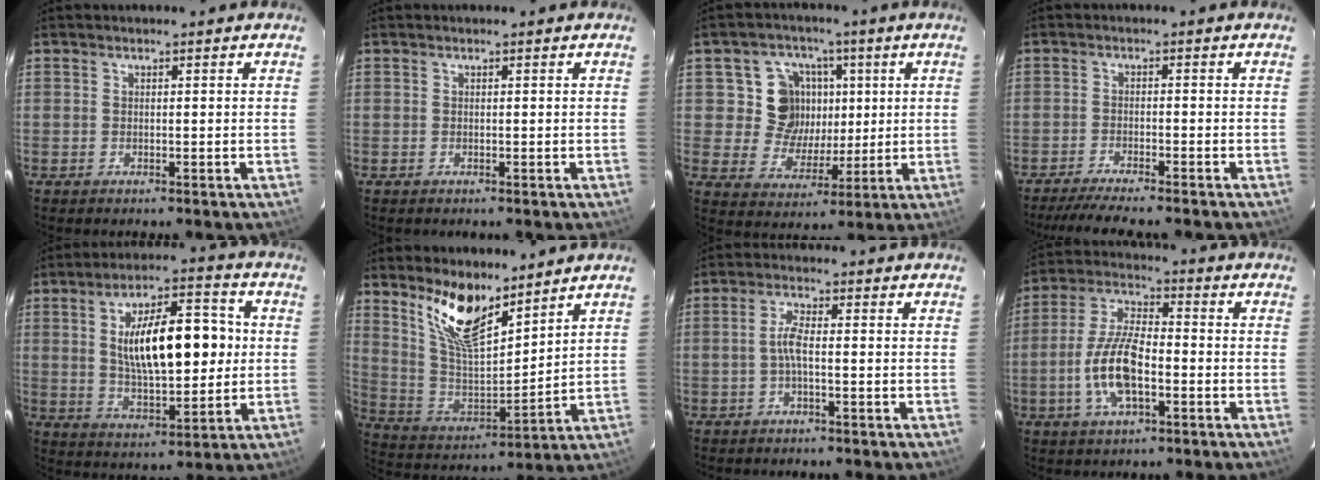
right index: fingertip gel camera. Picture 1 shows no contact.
{"total": 0.0}
{"total": 10.3, "force": [2.4, 9.7, 2.4], "torque": [-0.059, 0.006, 0.040]}
{"total": 7.8, "force": [-6.9, -0.2, 3.6], "torque": [-0.083, -0.013, -0.111]}
{"total": 16.5, "force": [2.0, 6.4, 15.1], "torque": [-0.250, 0.017, 0.043]}
{"total": 13.6, "force": [9.8, 4.3, 8.3], "torque": [-0.166, -0.006, 0.198]}
{"total": 2.9, "force": [-0.7, 0.4, 2.8], "torque": [-0.059, 0.006, -0.014]}
{"total": 11.4, "force": [-3.5, 4.4, 9.9], "torque": [-0.207, 0.004, -0.067]}